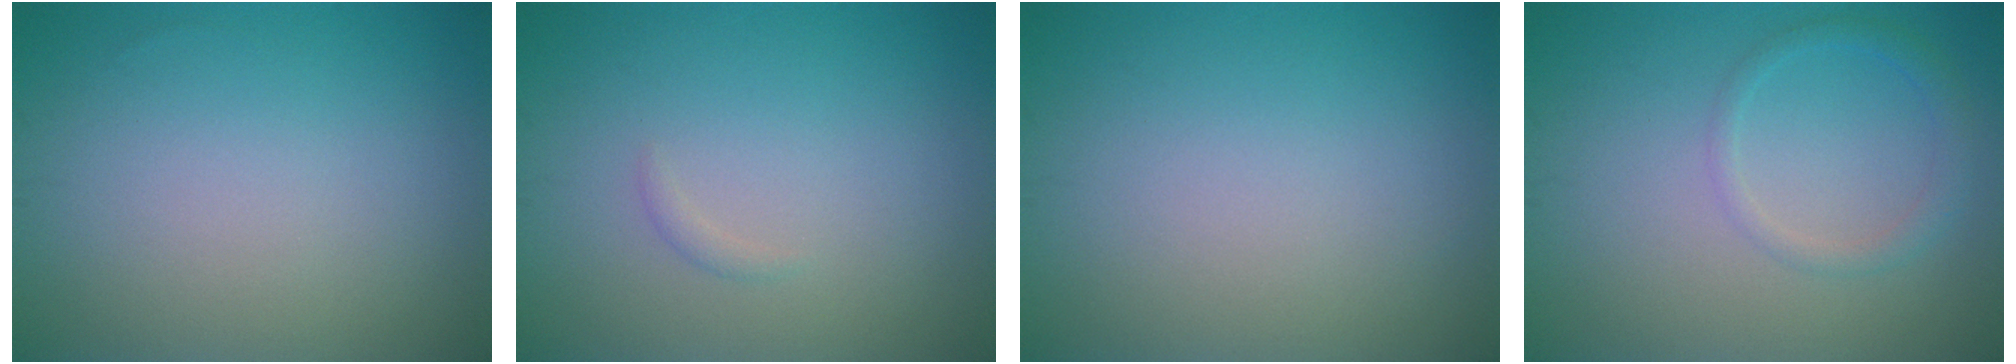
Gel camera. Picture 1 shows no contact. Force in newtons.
{"total": 0.6, "press": 0.6, "slide": 0.0}
{"total": 0.0}
{"total": 1.7, "press": 1.7, "slide": 0.1}